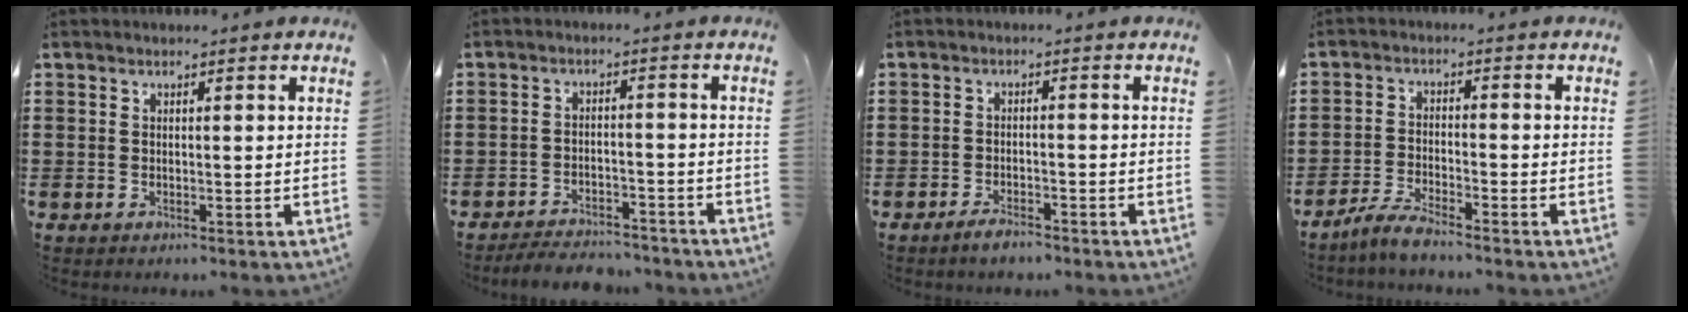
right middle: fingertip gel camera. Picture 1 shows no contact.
{"total": 3.9, "force": [-3.9, 0.5, 0.4], "torque": [-0.010, 0.004, -0.080]}
{"total": 2.3, "force": [-2.1, 0.4, 1.0], "torque": [-0.018, 0.001, -0.038]}
{"total": 3.8, "force": [-3.4, 0.1, 1.6], "torque": [-0.044, -0.004, -0.070]}